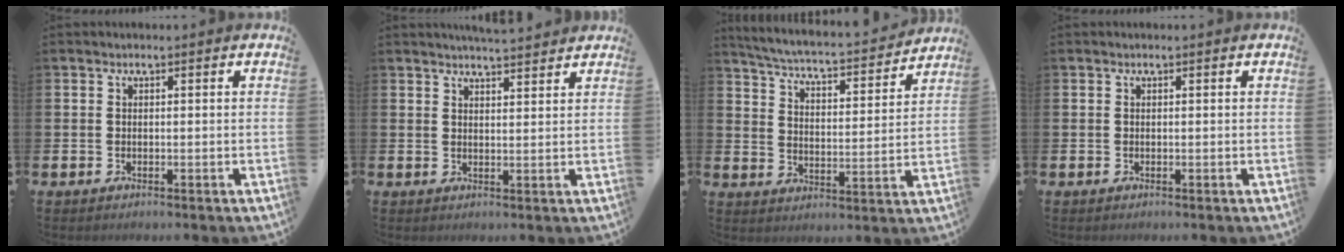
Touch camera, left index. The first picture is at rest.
{"total": 3.8, "force": [3.8, -0.1, 0.3], "torque": [-0.011, -0.020, 0.069]}
{"total": 5.0, "force": [4.8, 0.3, 1.2], "torque": [-0.050, -0.044, 0.075]}
{"total": 0.0}